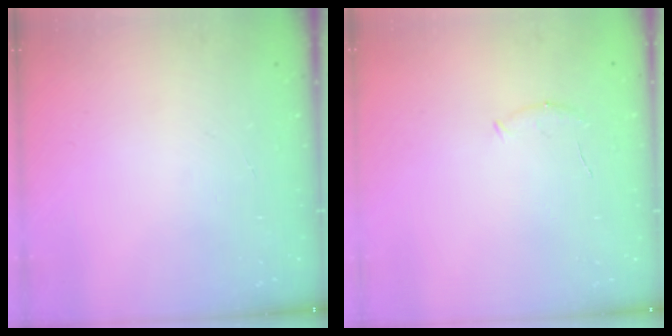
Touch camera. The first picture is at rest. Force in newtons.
{"total": 5.5, "press": 5.4, "slide": 1.3}